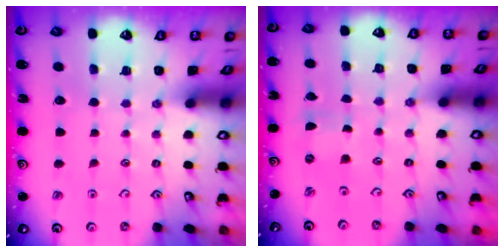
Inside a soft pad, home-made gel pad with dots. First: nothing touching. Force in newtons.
{"total": 0.0}